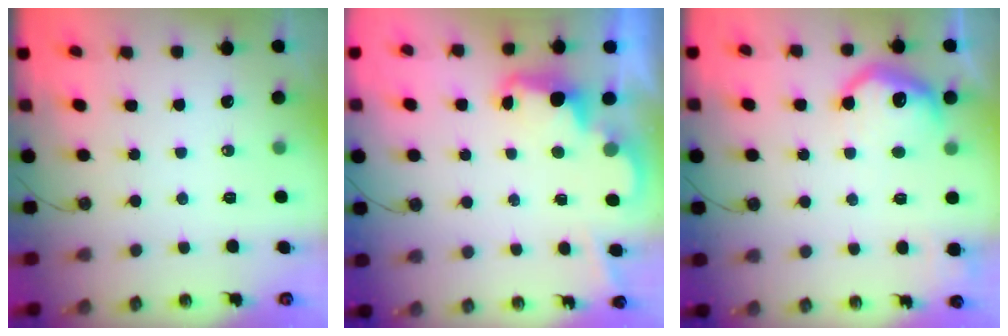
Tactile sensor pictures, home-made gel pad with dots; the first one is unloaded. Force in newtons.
{"total": 2.4, "press": 2.3, "slide": 0.5}
{"total": 9.7, "press": 9.7, "slide": 0.7}